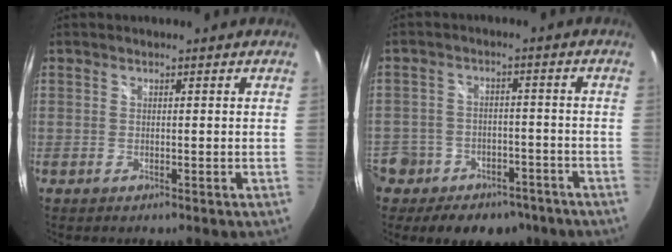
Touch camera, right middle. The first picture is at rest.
{"total": 15.4, "force": [-8.7, 11.6, 5.1], "torque": [-0.152, 0.029, -0.105]}